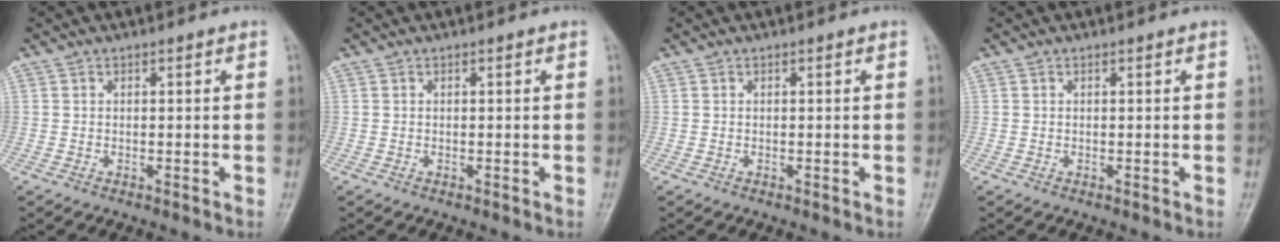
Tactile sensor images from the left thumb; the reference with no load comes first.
{"total": 0.0}
{"total": 0.0}
{"total": 0.0}